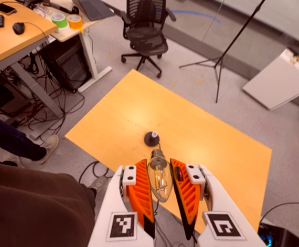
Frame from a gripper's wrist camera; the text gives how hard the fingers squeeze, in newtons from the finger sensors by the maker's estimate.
{"total": 11.1, "left": 11.1, "right": 11.1}